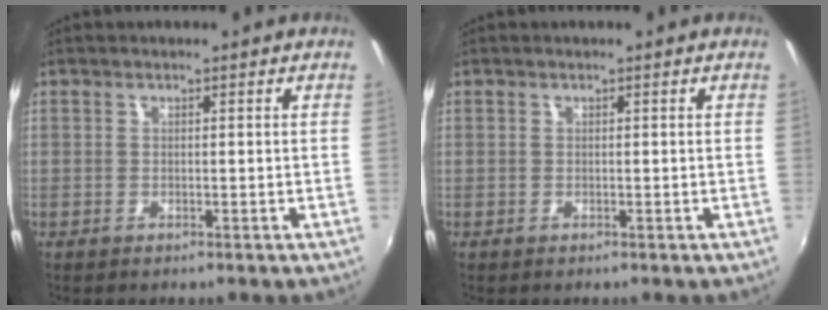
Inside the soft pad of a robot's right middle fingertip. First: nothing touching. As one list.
[{"total": 0.0}]